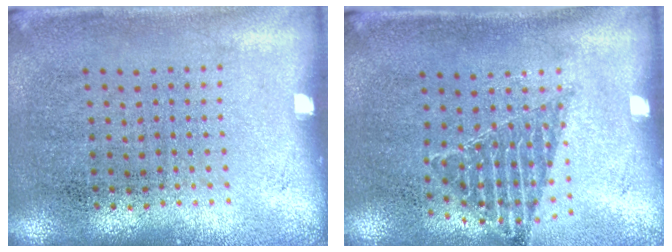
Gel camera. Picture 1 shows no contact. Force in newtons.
{"total": 0.9, "press": 0.8, "slide": 0.2}